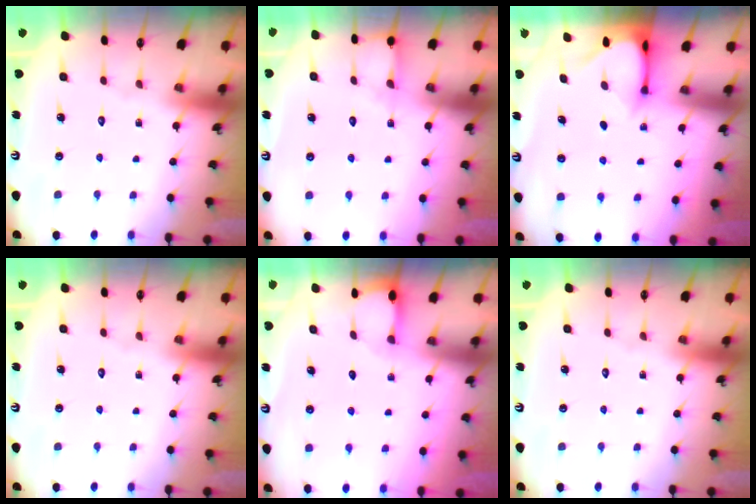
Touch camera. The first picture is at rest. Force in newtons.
{"total": 3.3, "press": 3.3, "slide": 0.4}
{"total": 3.4, "press": 3.4, "slide": 0.3}
{"total": 0.0}
{"total": 2.0, "press": 1.9, "slide": 0.3}
{"total": 0.0}